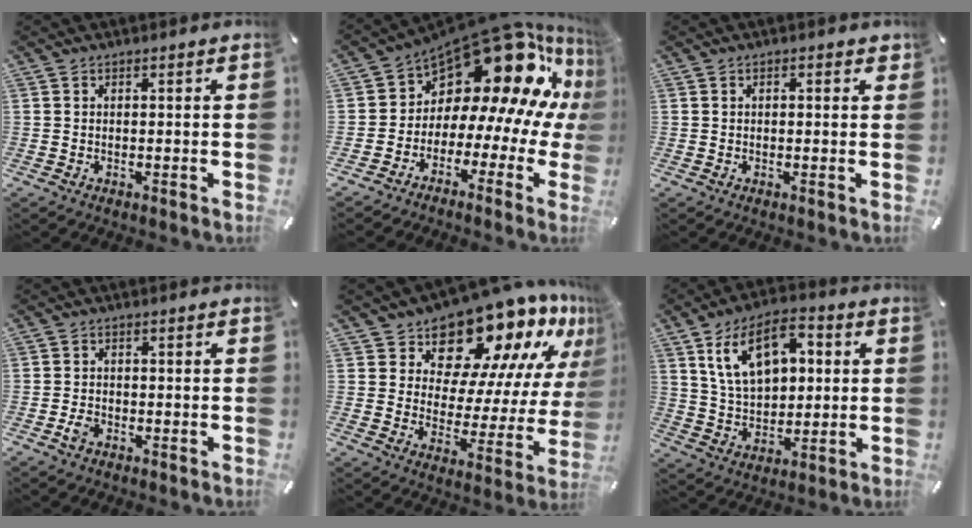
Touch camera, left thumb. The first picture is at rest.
{"total": 17.7, "force": [11.6, 8.5, 10.2], "torque": [-0.151, -0.108, 0.198]}
{"total": 1.1, "force": [0.2, 0.7, 0.9], "torque": [-0.010, 0.001, 0.001]}
{"total": 2.0, "force": [-1.0, 1.3, 1.1], "torque": [-0.020, 0.005, -0.019]}
{"total": 16.6, "force": [14.3, 6.7, 5.0], "torque": [-0.062, -0.142, 0.235]}
{"total": 14.3, "force": [5.6, 9.2, 9.5], "torque": [-0.175, 0.004, 0.102]}